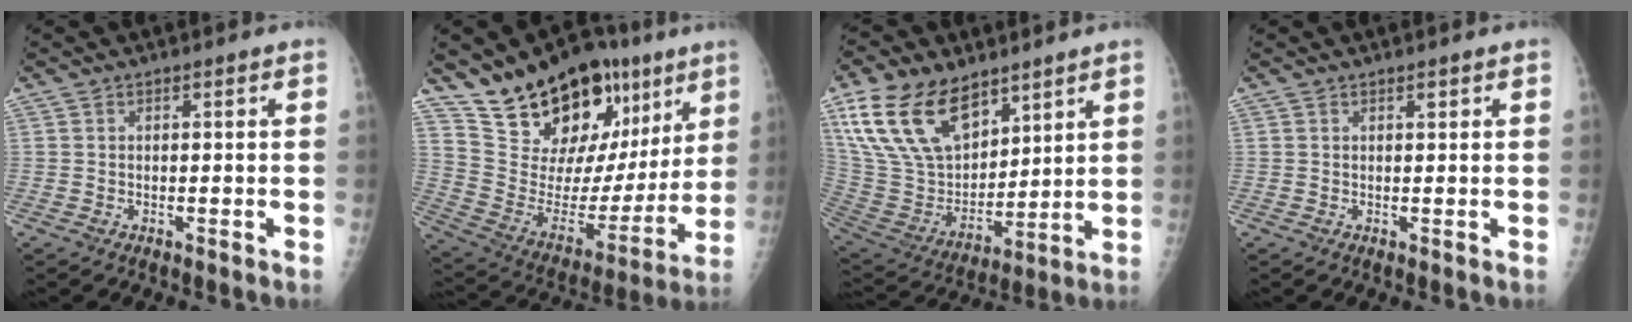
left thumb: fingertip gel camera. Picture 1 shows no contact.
{"total": 25.6, "force": [15.4, 13.7, 15.3], "torque": [-0.185, -0.046, 0.259]}
{"total": 20.4, "force": [12.1, 11.5, 11.7], "torque": [-0.196, -0.048, 0.240]}
{"total": 0.6, "force": [0.3, 0.3, 0.4], "torque": [-0.003, -0.001, 0.005]}